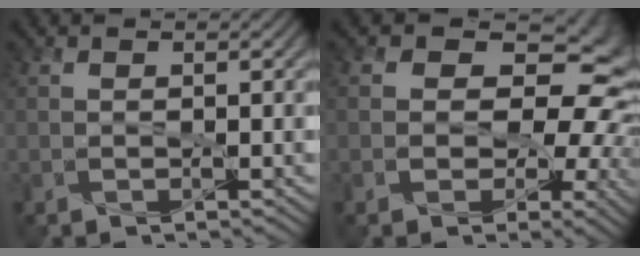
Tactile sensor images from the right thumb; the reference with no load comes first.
{"total": 13.5, "force": [1.9, 9.5, 9.4], "torque": [-0.115, 0.012, 0.019]}